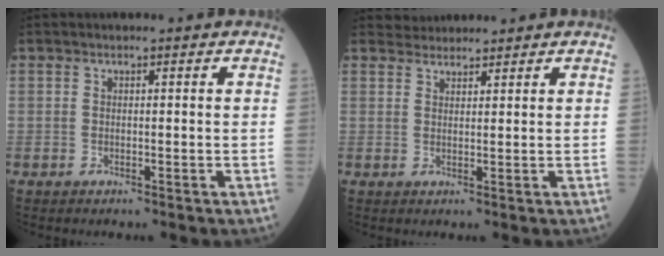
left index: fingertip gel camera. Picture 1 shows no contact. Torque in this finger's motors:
{"motor_torque": [-0.49, -0.83, 0.08, 0.01]}